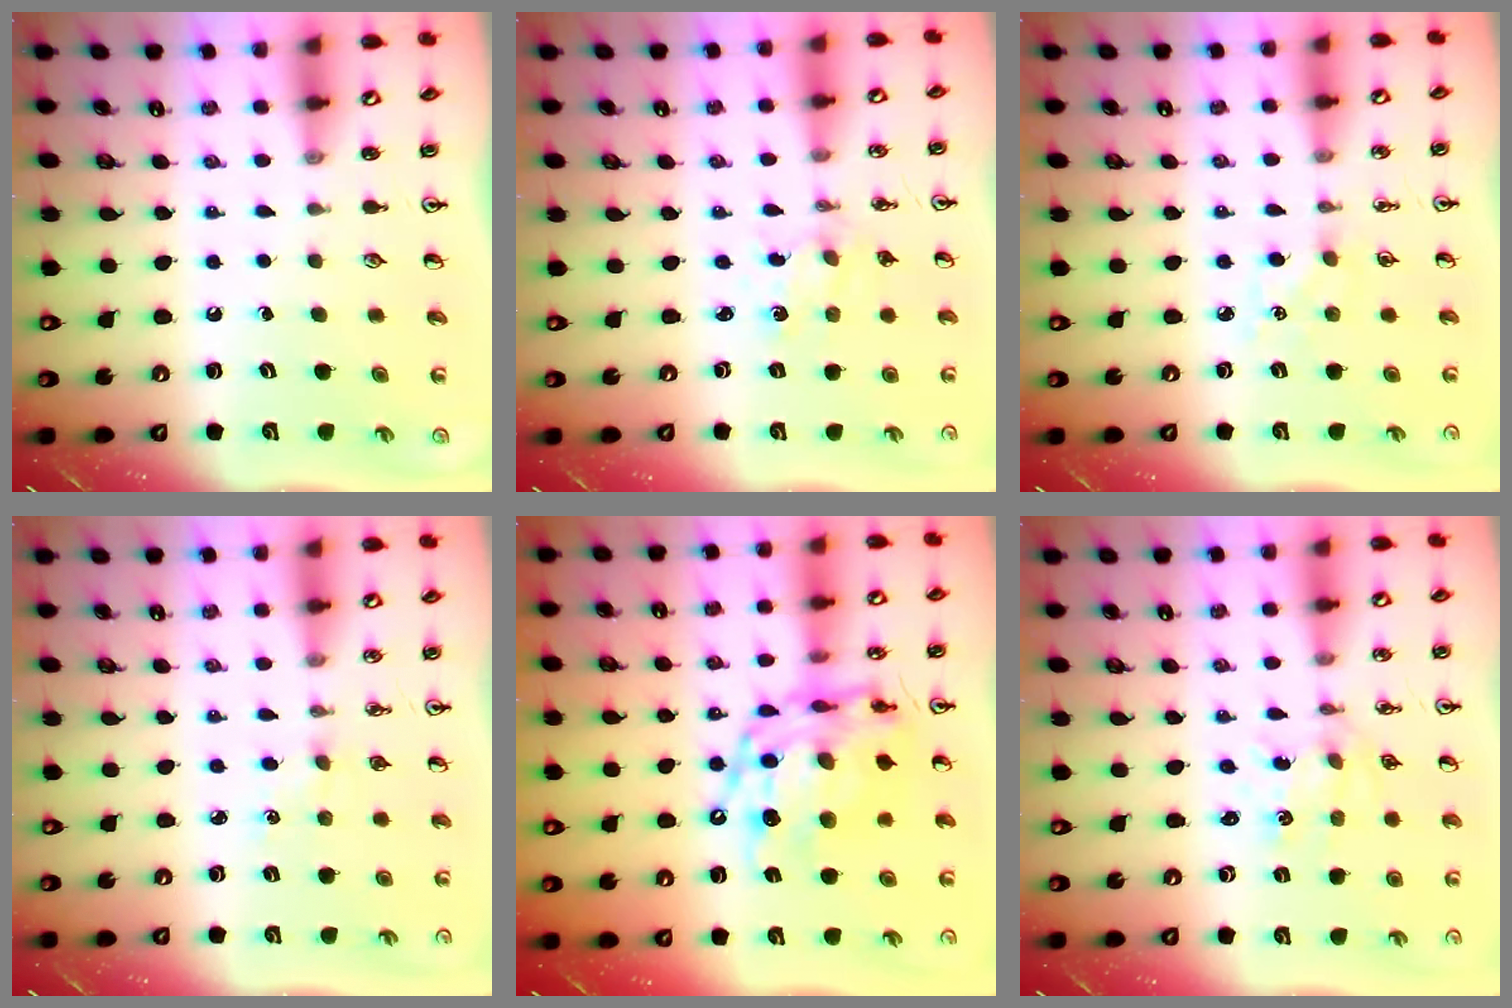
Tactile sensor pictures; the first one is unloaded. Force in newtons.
{"total": 0.7, "press": 0.7, "slide": 0.1}
{"total": 5.7, "press": 5.7, "slide": 0.8}
{"total": 1.5, "press": 1.5, "slide": 0.3}
{"total": 16.6, "press": 16.5, "slide": 1.5}
{"total": 0.9, "press": 0.8, "slide": 0.2}